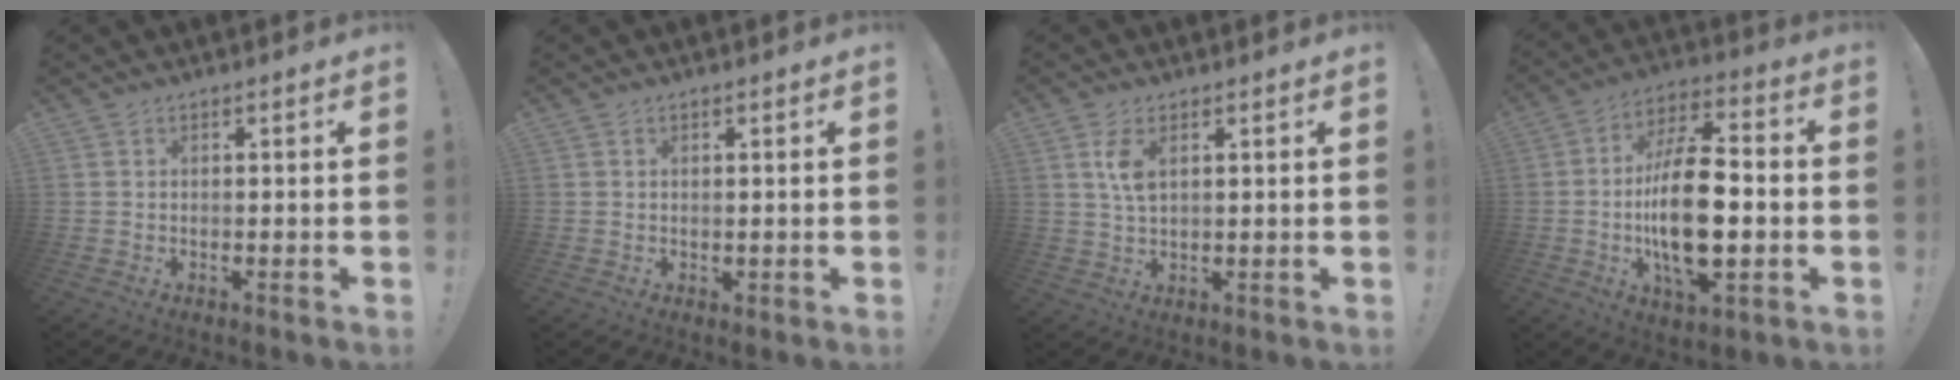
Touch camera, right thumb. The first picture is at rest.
{"total": 0.9, "force": [0.6, 0.7, 0.2], "torque": [0.005, -0.003, 0.010]}
{"total": 5.2, "force": [2.0, 2.3, 4.3], "torque": [-0.078, -0.009, 0.030]}
{"total": 20.0, "force": [-2.7, 8.9, 17.7], "torque": [-0.336, -0.001, -0.047]}